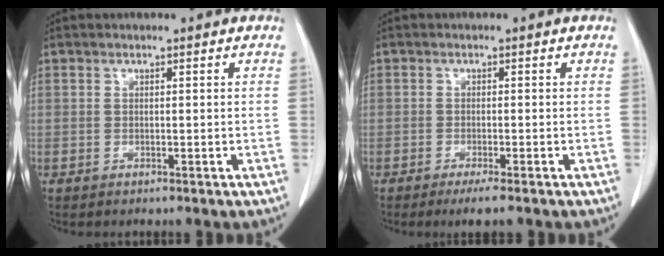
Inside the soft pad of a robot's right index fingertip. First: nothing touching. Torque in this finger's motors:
{"motor_torque": [0.13, -0.13, -0.11, -0.03]}